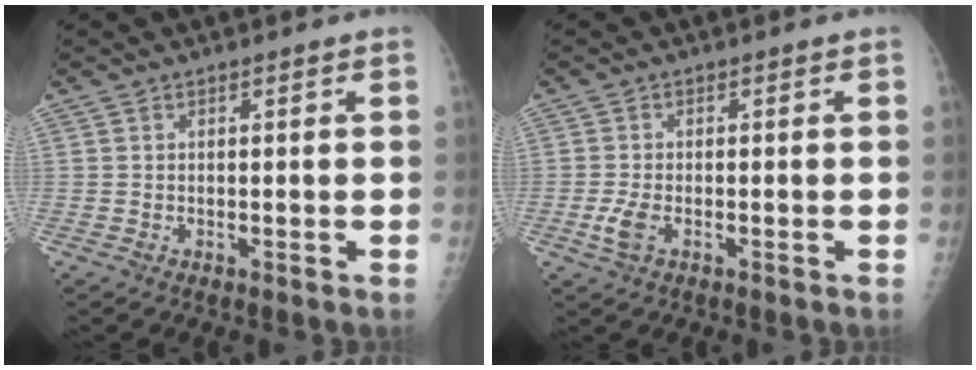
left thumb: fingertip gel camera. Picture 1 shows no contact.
{"total": 2.7, "force": [-0.9, 1.4, 2.2], "torque": [-0.054, -0.003, -0.023]}